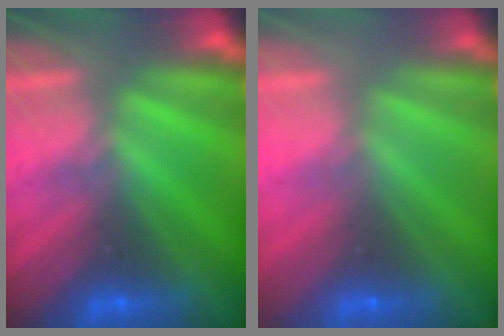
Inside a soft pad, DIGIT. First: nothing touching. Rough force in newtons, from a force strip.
{"total": 3.6}